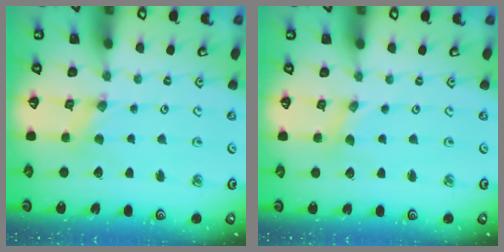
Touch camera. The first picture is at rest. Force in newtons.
{"total": 0.0}